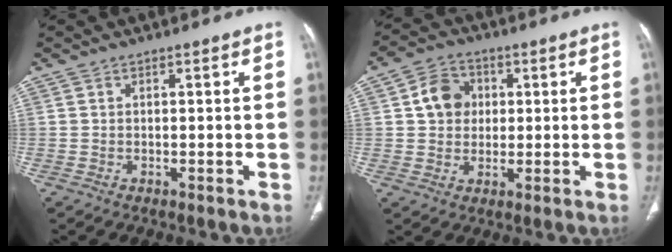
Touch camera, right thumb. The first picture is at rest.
{"total": 7.6, "force": [1.4, 6.4, 3.8], "torque": [-0.042, 0.003, 0.020]}